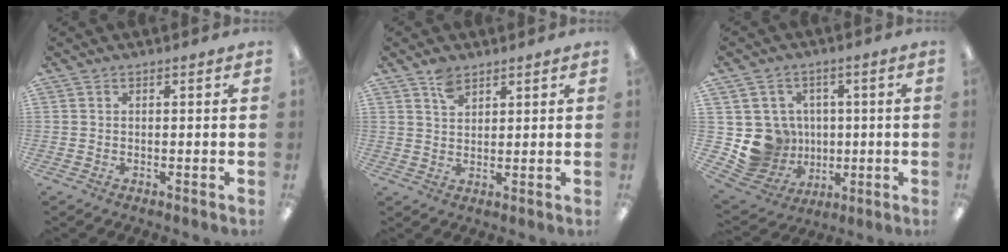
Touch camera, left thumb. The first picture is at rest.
{"total": 3.8, "force": [2.8, 2.0, 1.5], "torque": [-0.028, -0.006, 0.053]}
{"total": 11.6, "force": [0.0, 11.3, 2.4], "torque": [-0.076, -0.001, 0.020]}